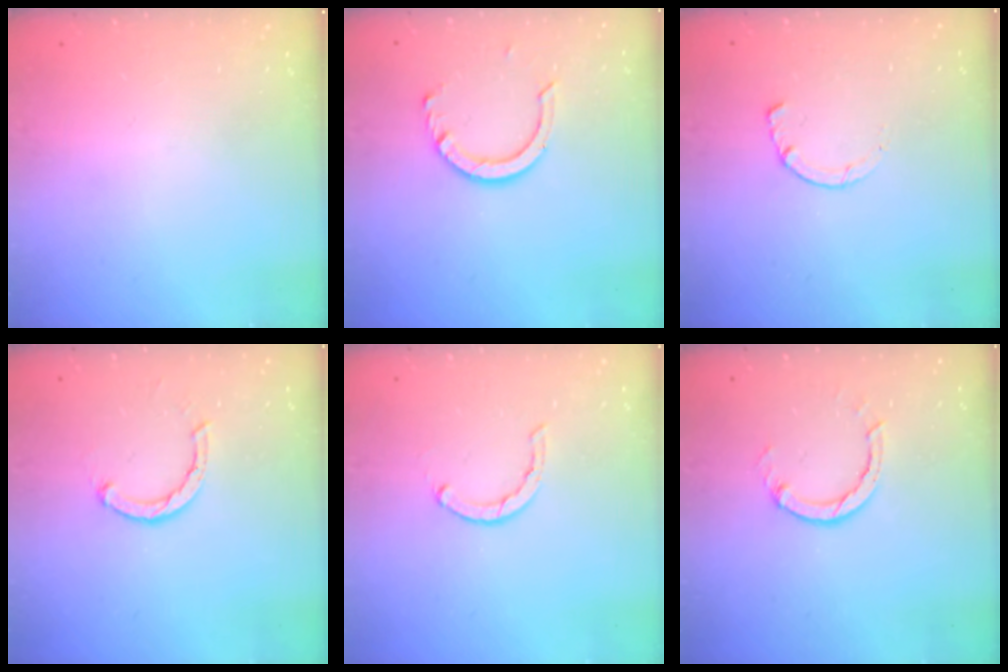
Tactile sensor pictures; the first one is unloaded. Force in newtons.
{"total": 8.4, "press": 8.3, "slide": 0.7}
{"total": 1.8, "press": 1.7, "slide": 0.3}
{"total": 2.1, "press": 2.1, "slide": 0.1}
{"total": 1.6, "press": 1.5, "slide": 0.4}
{"total": 2.7, "press": 2.7, "slide": 0.3}